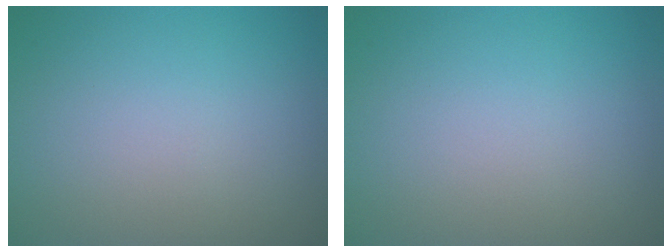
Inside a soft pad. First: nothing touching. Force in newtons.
{"total": 0.0}